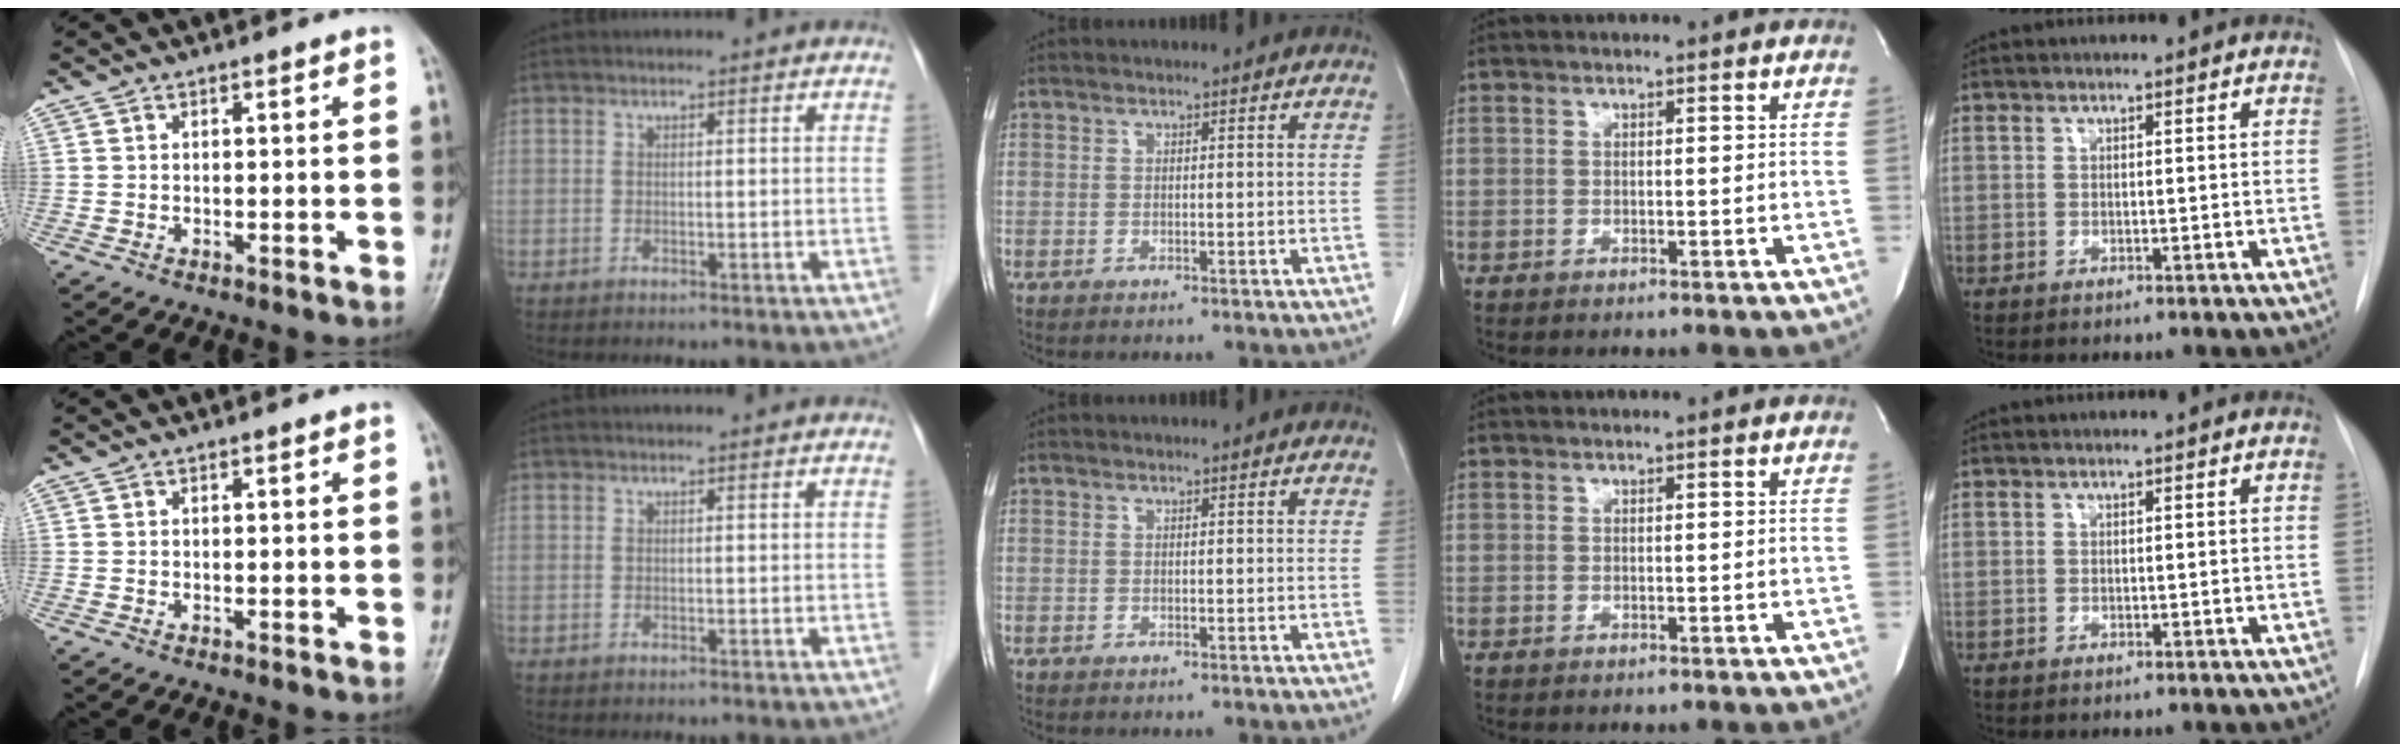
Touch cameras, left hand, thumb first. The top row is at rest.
{}